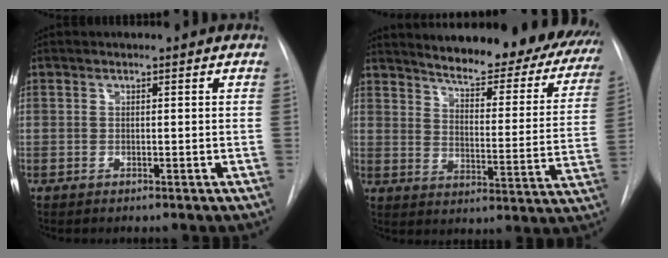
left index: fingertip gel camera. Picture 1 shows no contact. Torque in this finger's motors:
{"motor_torque": [0.45, -0.69, 0.30, 0.15]}